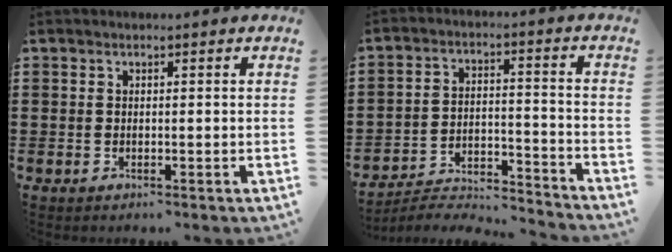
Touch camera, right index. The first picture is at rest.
{"total": 4.8, "force": [-4.7, 0.4, 0.8], "torque": [-0.024, -0.001, -0.100]}